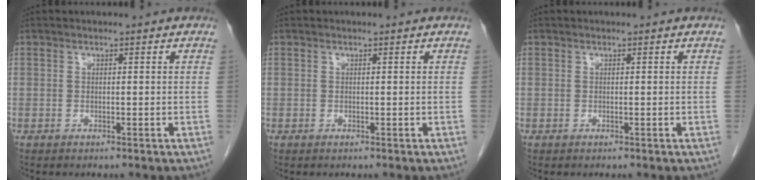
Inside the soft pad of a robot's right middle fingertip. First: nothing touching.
{"total": 0.0}
{"total": 0.0}